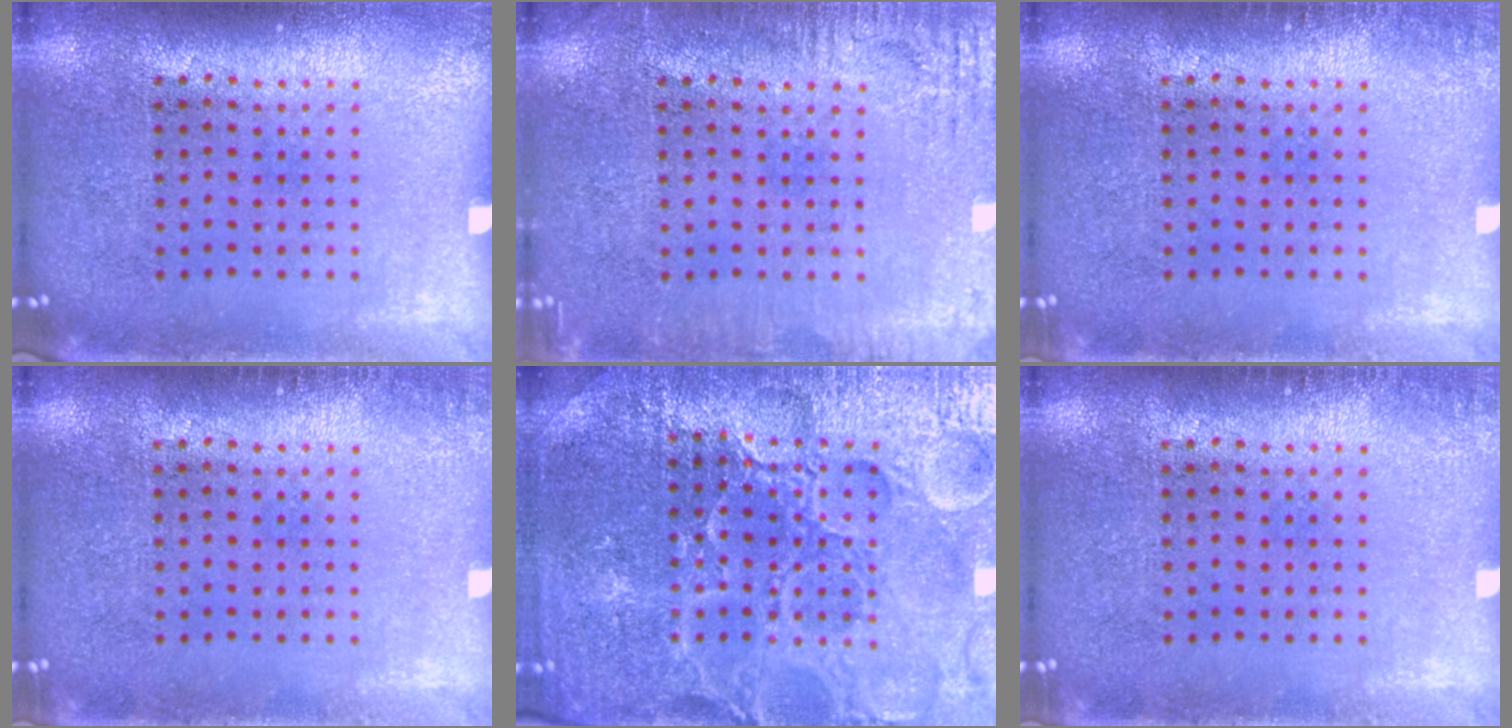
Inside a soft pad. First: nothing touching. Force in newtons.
{"total": 3.0, "press": 3.0, "slide": 0.2}
{"total": 0.7, "press": 0.6, "slide": 0.2}
{"total": 0.7, "press": 0.6, "slide": 0.2}
{"total": 5.1, "press": 4.8, "slide": 1.8}
{"total": 0.7, "press": 0.6, "slide": 0.2}